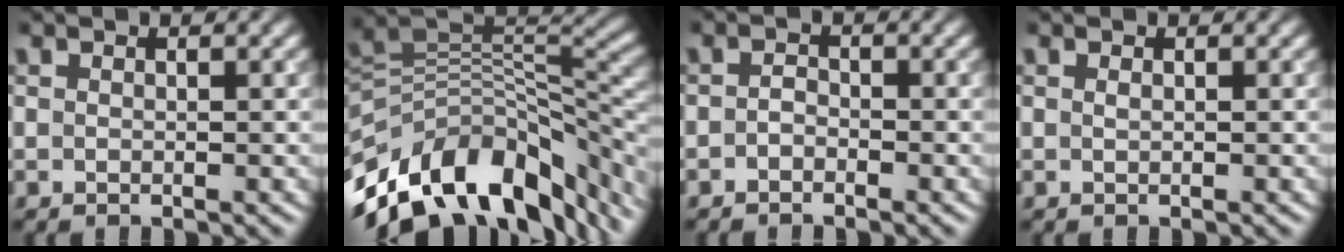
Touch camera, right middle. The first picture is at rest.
{"total": 13.7, "force": [-7.7, 6.8, 9.0], "torque": [-0.166, 0.014, -0.133]}
{"total": 1.1, "force": [-0.8, 0.5, 0.5], "torque": [-0.008, 0.002, -0.018]}
{"total": 0.0}